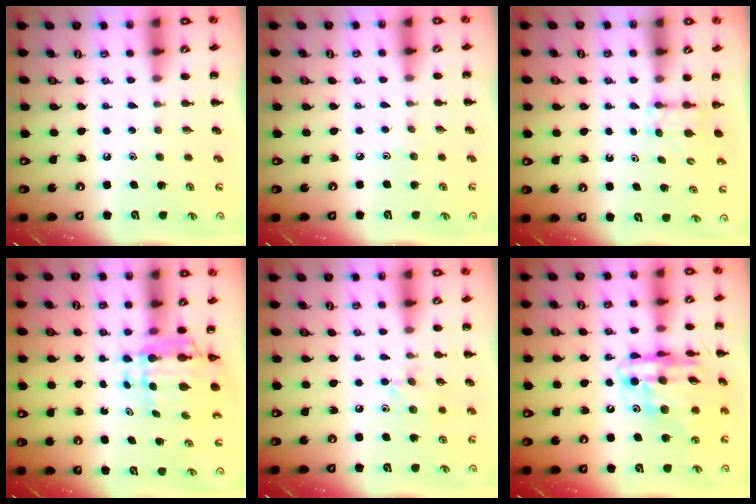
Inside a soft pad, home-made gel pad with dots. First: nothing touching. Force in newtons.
{"total": 2.4, "press": 2.2, "slide": 1.0}
{"total": 2.7, "press": 2.5, "slide": 1.1}
{"total": 6.8, "press": 6.3, "slide": 2.5}
{"total": 7.5, "press": 7.2, "slide": 2.0}
{"total": 16.7, "press": 16.1, "slide": 4.4}